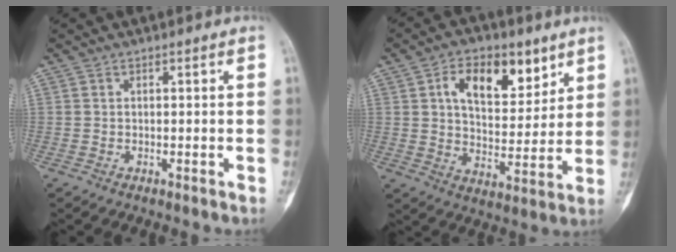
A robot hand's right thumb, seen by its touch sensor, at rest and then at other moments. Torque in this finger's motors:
{"motor_torque": [-0.03, 0.32, 0.37, -0.03, 0.08]}